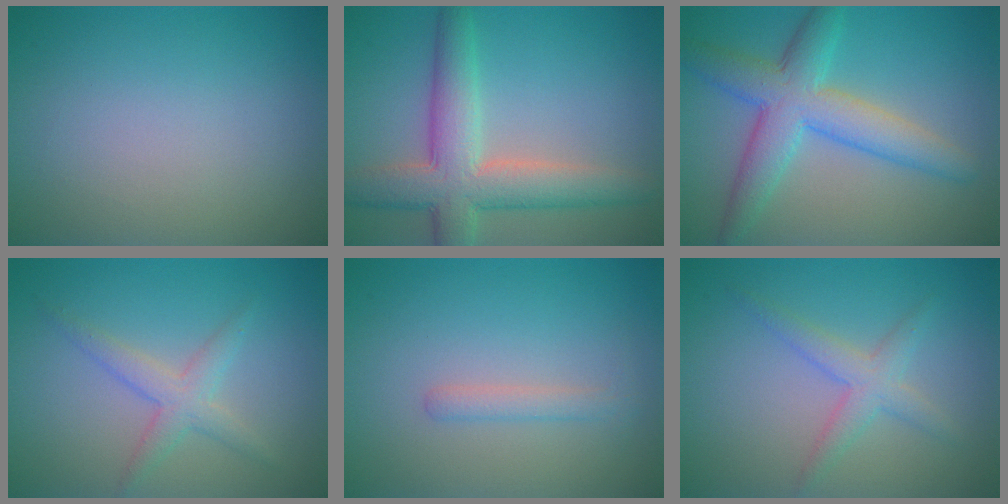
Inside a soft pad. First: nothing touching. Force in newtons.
{"total": 6.9, "press": 6.9, "slide": 0.3}
{"total": 6.3, "press": 6.3, "slide": 0.2}
{"total": 2.5, "press": 2.5, "slide": 0.2}
{"total": 1.4, "press": 1.4, "slide": 0.0}
{"total": 2.6, "press": 2.6, "slide": 0.1}